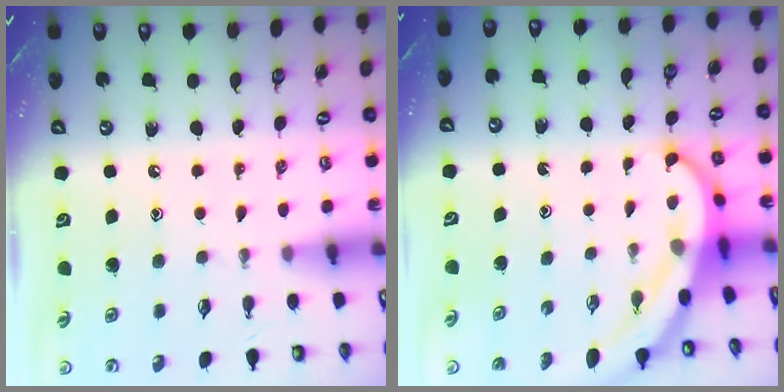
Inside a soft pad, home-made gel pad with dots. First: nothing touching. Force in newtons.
{"total": 7.7, "press": 7.6, "slide": 0.8}